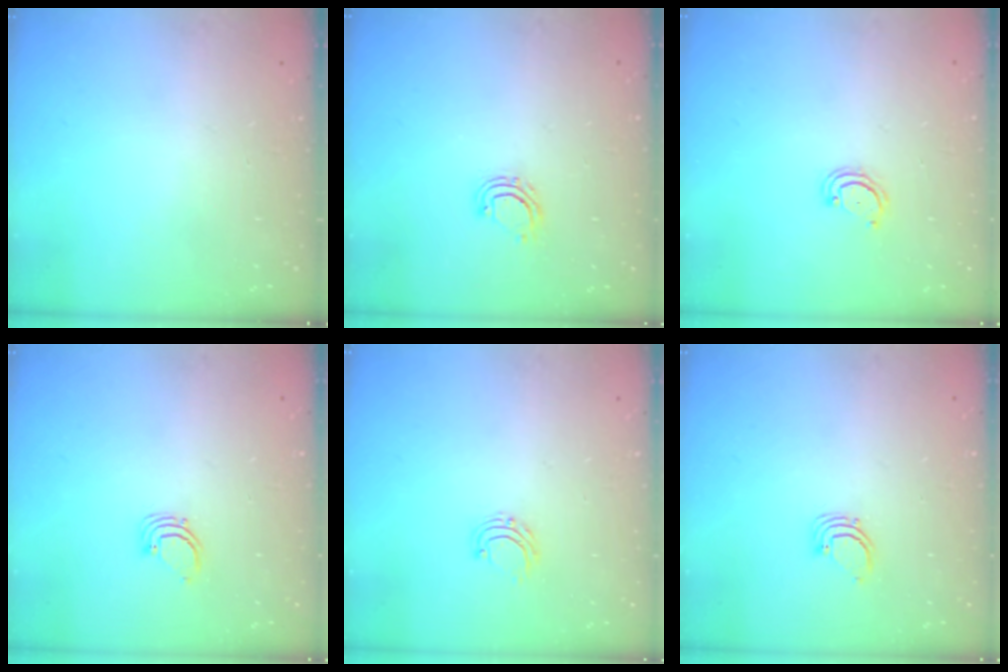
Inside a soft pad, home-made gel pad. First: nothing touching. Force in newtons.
{"total": 4.5, "press": 4.5, "slide": 0.2}
{"total": 3.1, "press": 3.0, "slide": 0.4}
{"total": 2.5, "press": 2.5, "slide": 0.1}
{"total": 6.5, "press": 6.5, "slide": 0.4}
{"total": 2.5, "press": 2.5, "slide": 0.1}